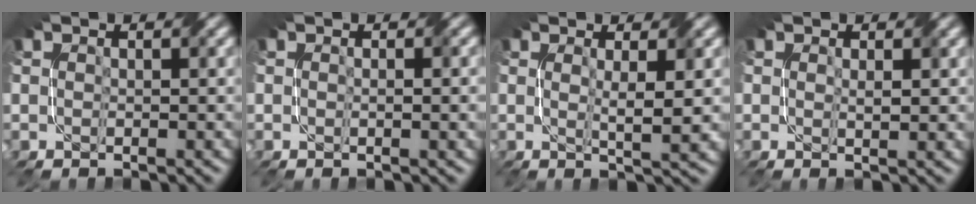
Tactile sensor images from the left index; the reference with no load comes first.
{"total": 1.7, "force": [0.1, 0.2, 1.7], "torque": [-0.023, 0.003, 0.000]}
{"total": 3.1, "force": [0.6, 0.4, 3.1], "torque": [-0.049, -0.005, 0.010]}
{"total": 1.0, "force": [0.4, 0.1, 1.0], "torque": [-0.018, -0.003, 0.008]}